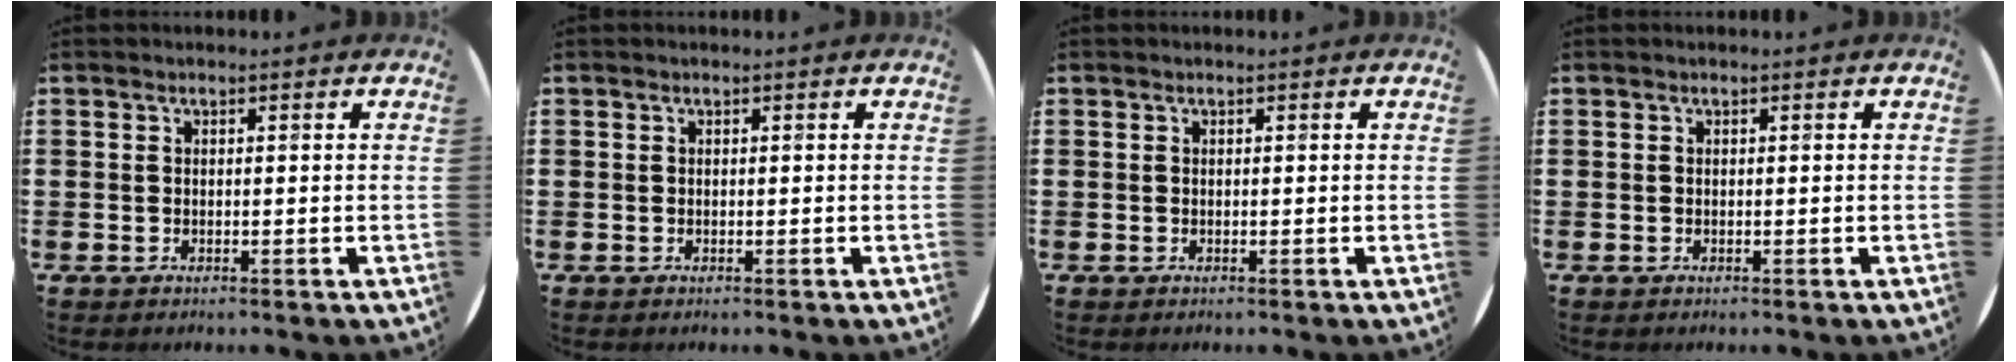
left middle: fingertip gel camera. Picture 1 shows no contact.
{"total": 0.0}
{"total": 0.0}
{"total": 0.0}